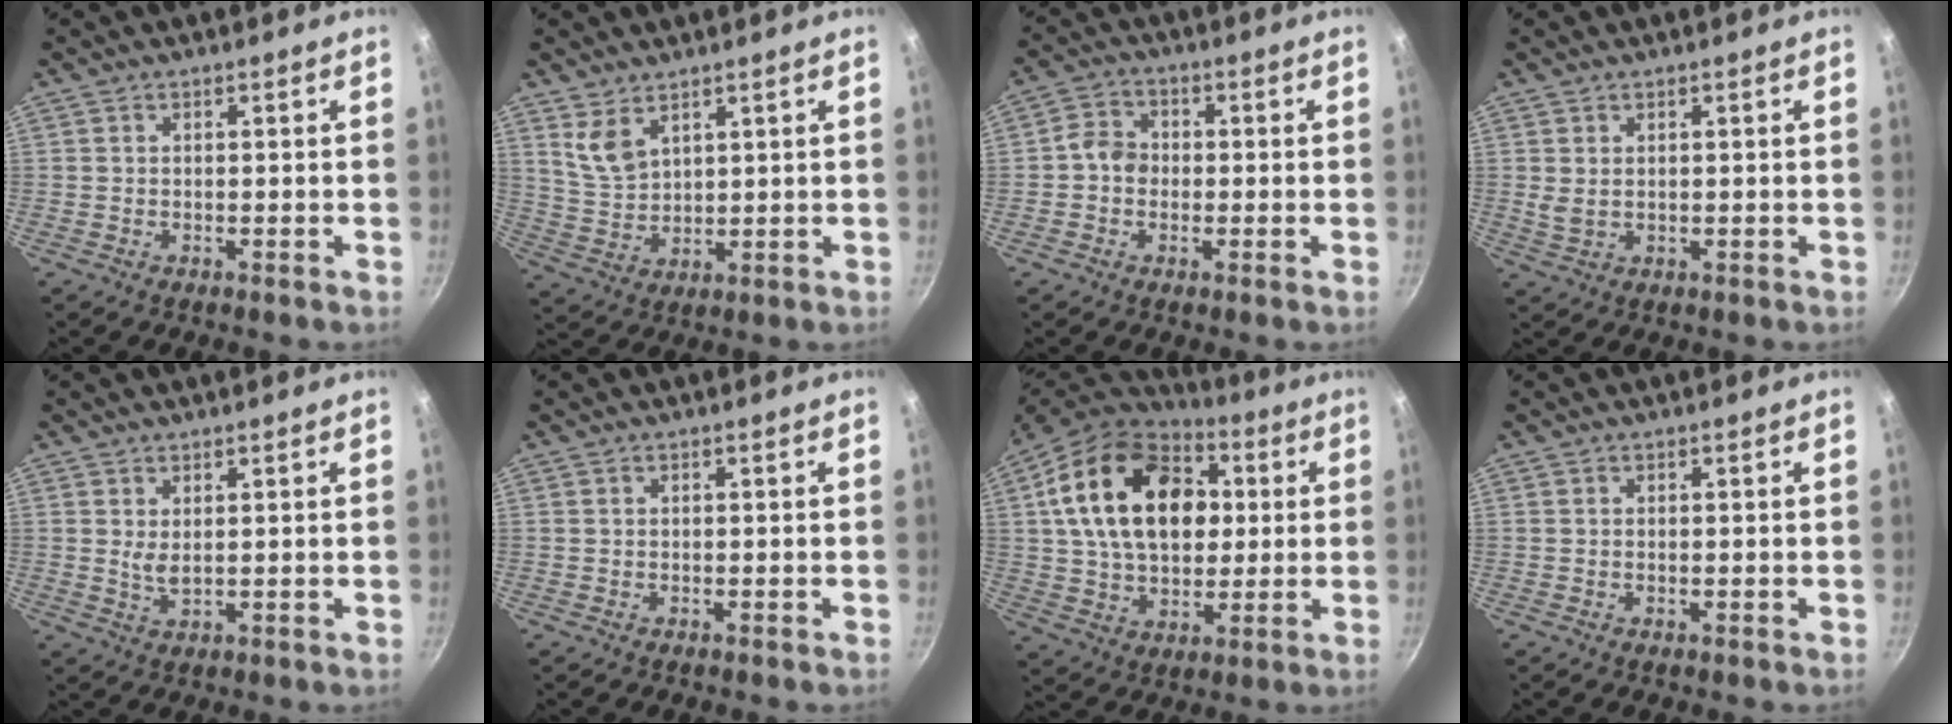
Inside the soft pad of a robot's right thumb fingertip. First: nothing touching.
{"total": 5.9, "force": [3.8, 3.2, 3.3], "torque": [-0.055, -0.025, 0.085]}
{"total": 4.4, "force": [-0.4, 3.8, 2.3], "torque": [-0.023, 0.014, -0.021]}
{"total": 2.2, "force": [0.9, 1.3, 1.5], "torque": [-0.027, -0.006, 0.021]}
{"total": 2.4, "force": [1.0, 0.9, 2.0], "torque": [-0.037, -0.013, 0.021]}
{"total": 0.0}
{"total": 24.3, "force": [5.0, 16.4, 17.2], "torque": [-0.268, 0.011, 0.078]}
{"total": 0.0}